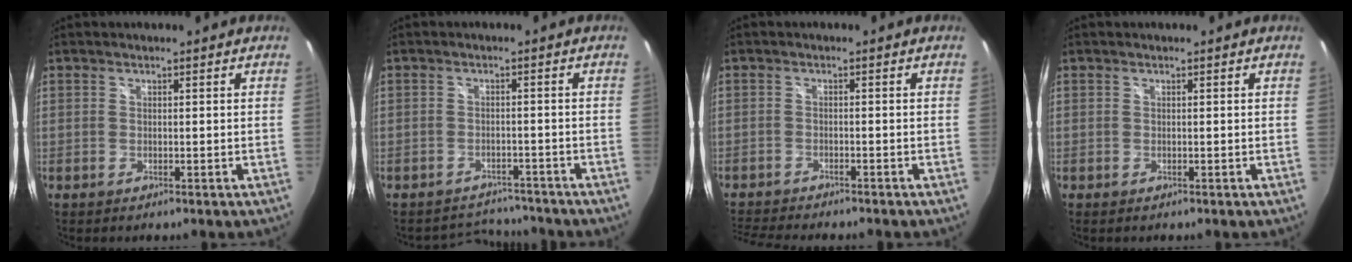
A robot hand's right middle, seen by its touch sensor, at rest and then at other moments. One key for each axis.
{"total": 4.7, "fx": -4.5, "fy": 1.4, "fz": -0.5, "tx": 0.005, "ty": 0.019, "tz": -0.067}
{"total": 6.9, "fx": -6.4, "fy": 0.7, "fz": 2.5, "tx": -0.069, "ty": -0.017, "tz": -0.108}
{"total": 0.6, "fx": 0.5, "fy": -0.1, "fz": -0.2, "tx": 0.004, "ty": 0.000, "tz": 0.008}